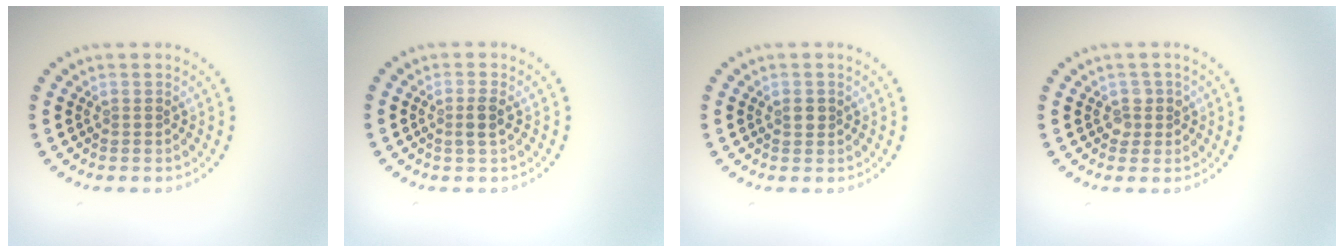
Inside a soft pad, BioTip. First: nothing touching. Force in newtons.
{"total": 1.4, "press": 1.2, "slide": 0.7}
{"total": 1.0, "press": 0.9, "slide": 0.3}
{"total": 1.4, "press": 1.2, "slide": 0.7}